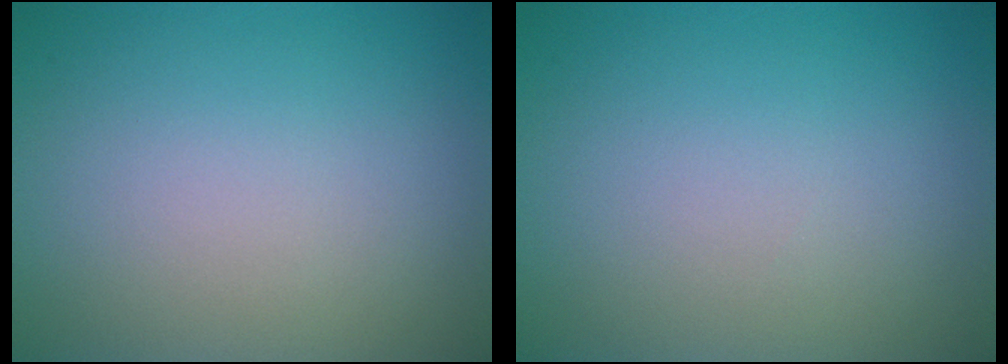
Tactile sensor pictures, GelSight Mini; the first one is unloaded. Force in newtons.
{"total": 0.0}